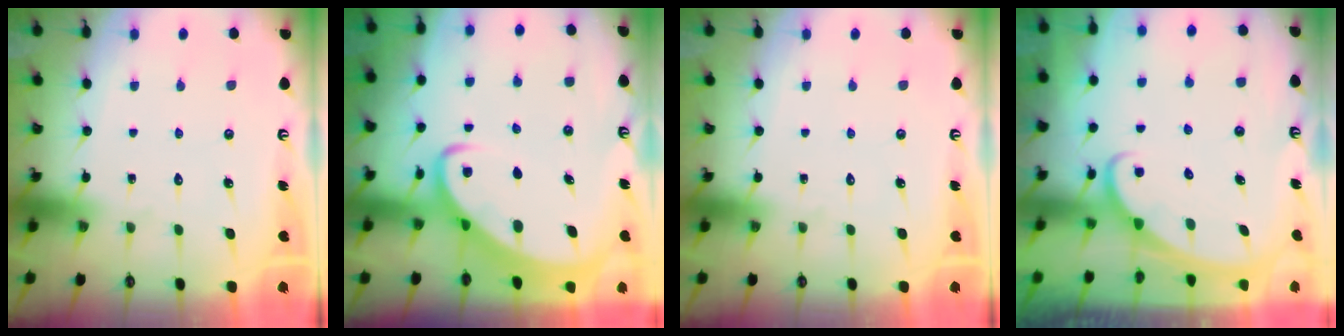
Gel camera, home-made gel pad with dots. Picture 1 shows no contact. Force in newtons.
{"total": 3.9, "press": 3.9, "slide": 0.5}
{"total": 0.0}
{"total": 2.1, "press": 2.1, "slide": 0.1}